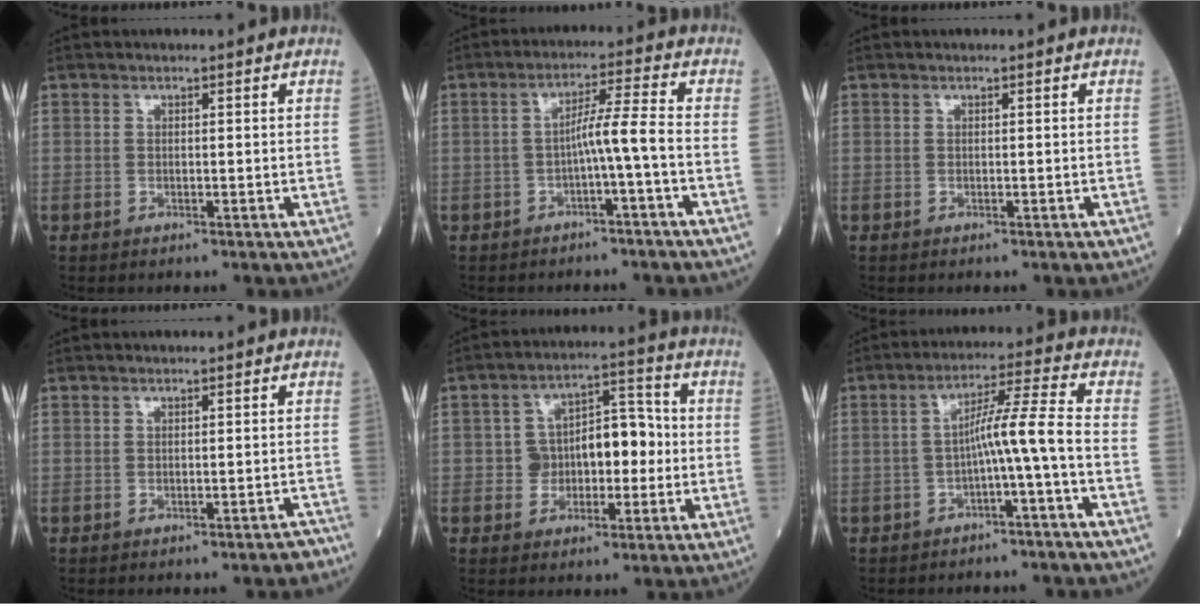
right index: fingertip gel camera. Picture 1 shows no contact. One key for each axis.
{"total": 4.8, "fx": -1.6, "fy": -0.9, "fz": 4.5, "tx": -0.075, "ty": 0.014, "tz": -0.025}
{"total": 0.0}
{"total": 1.7, "fx": -1.5, "fy": 0.3, "fz": 0.7, "tx": -0.007, "ty": -0.002, "tz": -0.017}
{"total": 8.7, "fx": -0.8, "fy": 5.3, "fz": 6.9, "tx": -0.107, "ty": 0.037, "tz": -0.011}
{"total": 6.4, "fx": -2.0, "fy": -1.2, "fz": 6.0, "tx": -0.100, "ty": 0.023, "tz": -0.031}